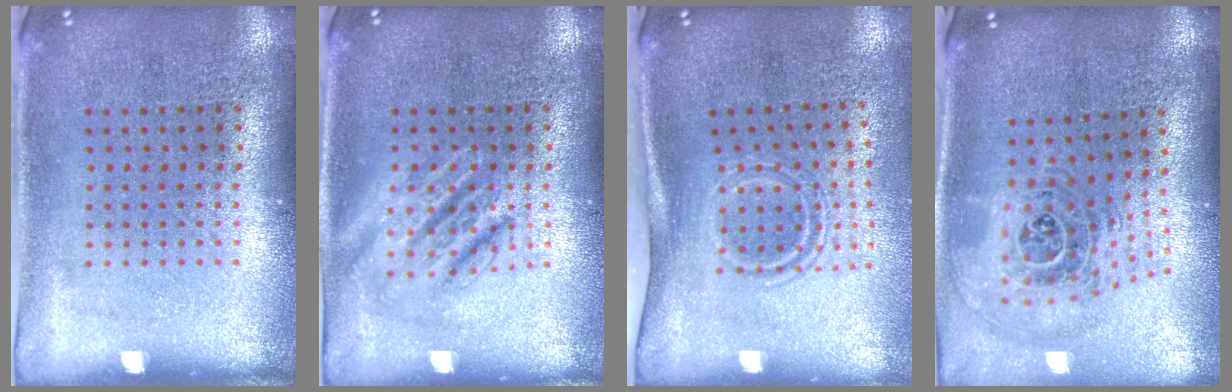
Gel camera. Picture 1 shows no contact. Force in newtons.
{"total": 2.8, "press": 2.8, "slide": 0.3}
{"total": 1.7, "press": 1.1, "slide": 1.3}
{"total": 1.7, "press": 1.4, "slide": 0.9}